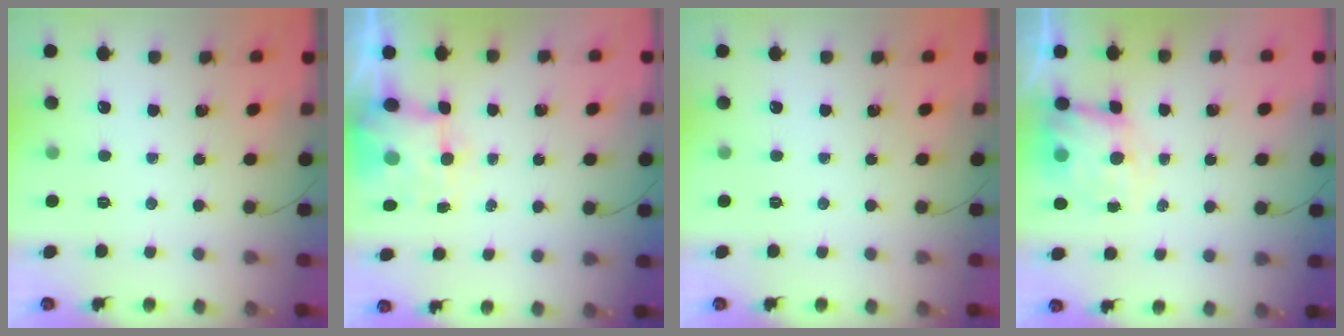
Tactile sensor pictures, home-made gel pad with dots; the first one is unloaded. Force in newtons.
{"total": 7.0, "press": 6.9, "slide": 1.0}
{"total": 0.0}
{"total": 6.9, "press": 6.8, "slide": 1.1}